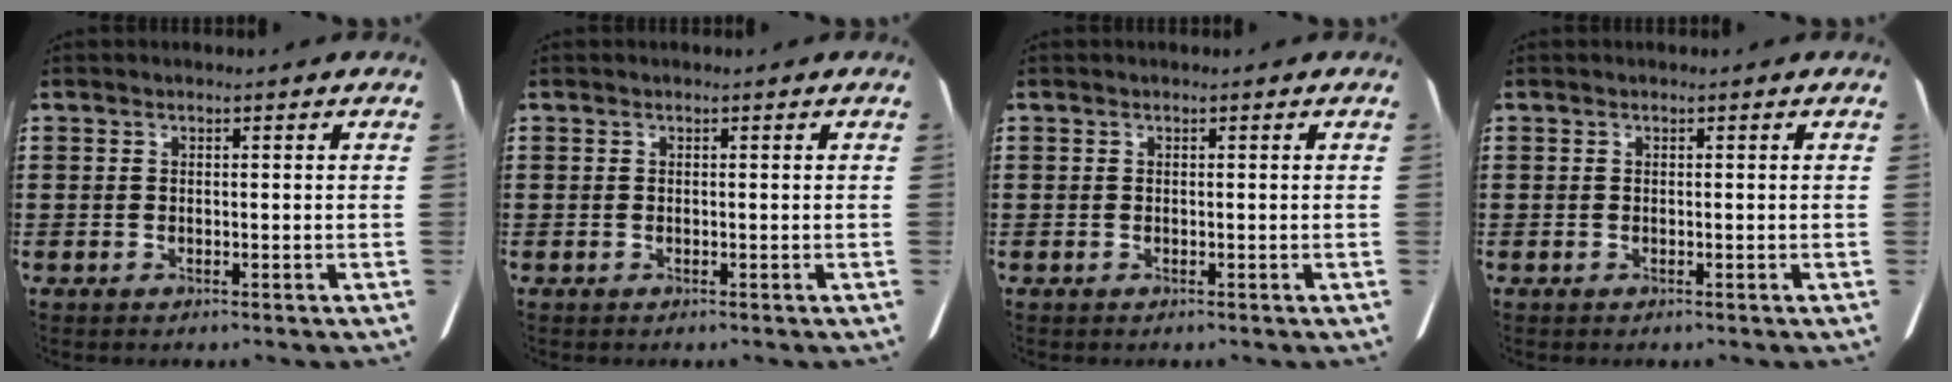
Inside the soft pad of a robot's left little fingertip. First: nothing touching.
{"total": 0.0}
{"total": 0.0}
{"total": 0.0}